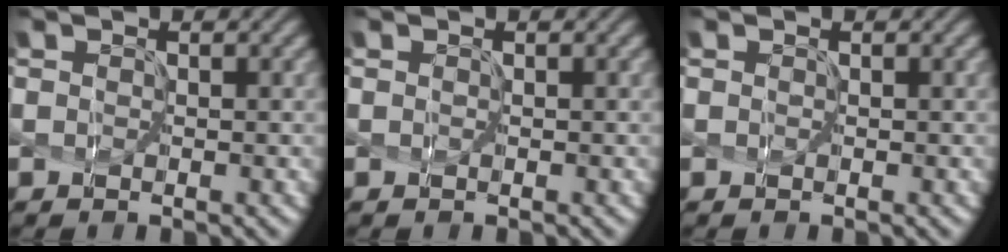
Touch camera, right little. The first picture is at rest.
{"total": 0.0}
{"total": 0.0}